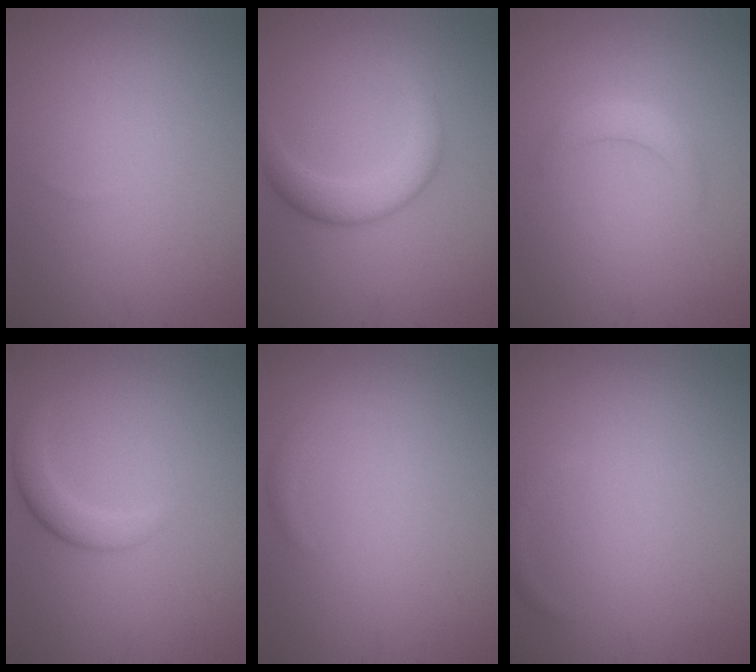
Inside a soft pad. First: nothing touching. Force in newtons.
{"total": 3.9, "press": 3.9, "slide": 0.1}
{"total": 1.9, "press": 1.9, "slide": 0.1}
{"total": 2.2, "press": 2.2, "slide": 0.2}
{"total": 0.8, "press": 0.8, "slide": 0.1}
{"total": 0.5, "press": 0.5, "slide": 0.1}